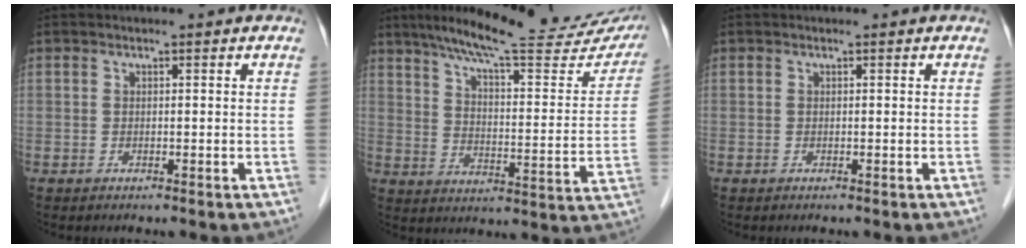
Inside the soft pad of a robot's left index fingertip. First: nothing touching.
{"total": 24.8, "force": [21.1, 3.7, 12.5], "torque": [-0.185, -0.024, 0.275]}
{"total": 0.0}